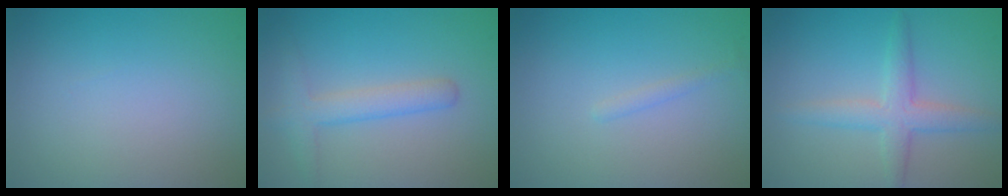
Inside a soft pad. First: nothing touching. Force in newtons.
{"total": 2.9, "press": 2.9, "slide": 0.2}
{"total": 0.7, "press": 0.7, "slide": 0.1}
{"total": 3.3, "press": 3.3, "slide": 0.1}